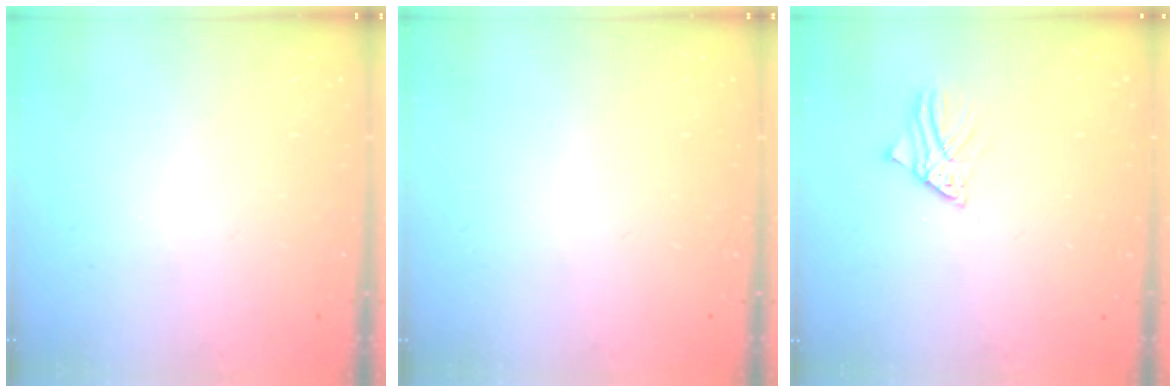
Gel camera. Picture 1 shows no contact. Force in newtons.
{"total": 0.0}
{"total": 2.6, "press": 2.6, "slide": 0.4}